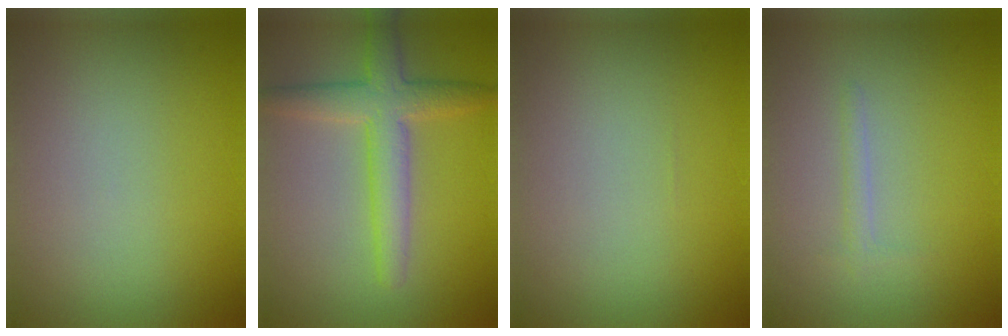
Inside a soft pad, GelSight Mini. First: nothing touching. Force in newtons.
{"total": 4.4, "press": 4.3, "slide": 0.2}
{"total": 0.0}
{"total": 0.9, "press": 0.9, "slide": 0.0}